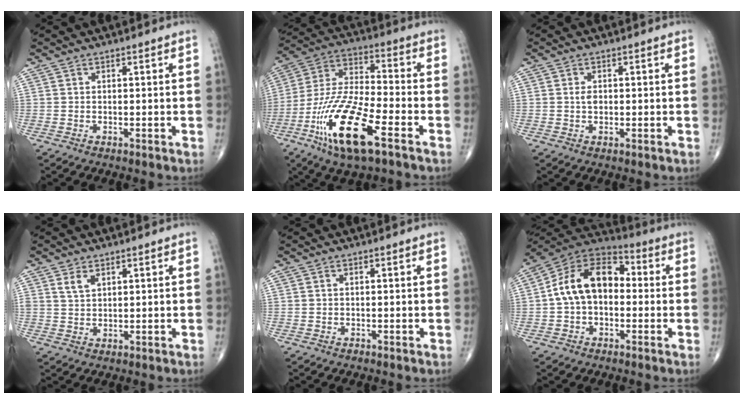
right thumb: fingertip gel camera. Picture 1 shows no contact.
{"total": 19.0, "force": [-9.2, 5.6, 15.7], "torque": [-0.332, 0.030, -0.169]}
{"total": 1.6, "force": [0.1, 1.0, 1.3], "torque": [-0.023, 0.000, 0.001]}
{"total": 2.6, "force": [1.5, 1.4, 1.5], "torque": [-0.026, -0.005, 0.035]}
{"total": 0.0}
{"total": 14.2, "force": [0.0, 9.5, 10.6], "torque": [-0.164, 0.042, -0.017]}